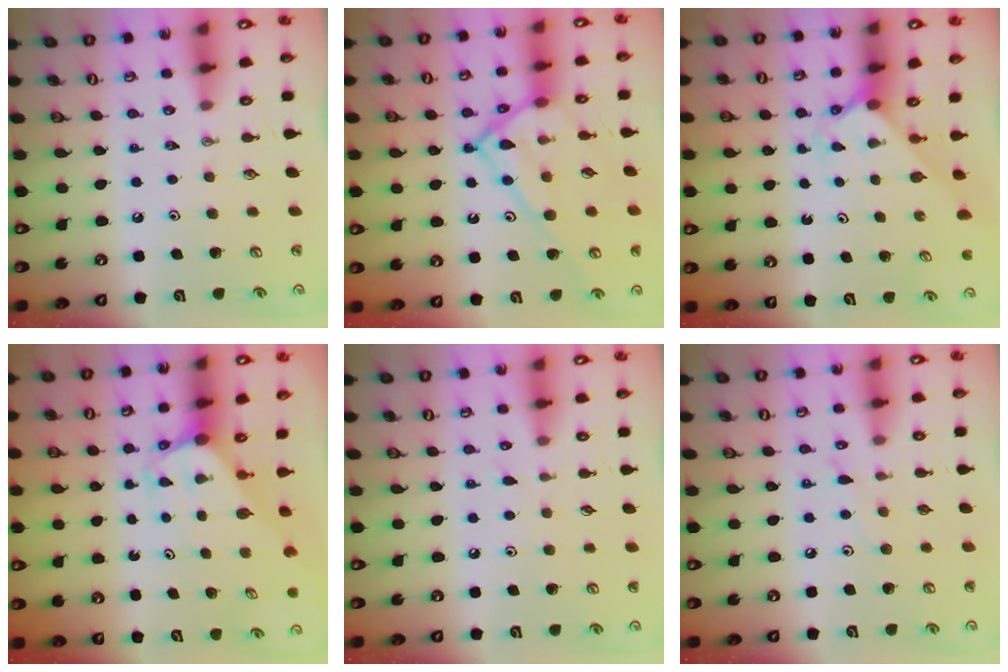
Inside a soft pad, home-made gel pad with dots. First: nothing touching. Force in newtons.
{"total": 17.1, "press": 17.0, "slide": 1.4}
{"total": 1.9, "press": 1.9, "slide": 0.2}
{"total": 2.9, "press": 2.9, "slide": 0.0}
{"total": 4.3, "press": 4.2, "slide": 0.5}
{"total": 5.8, "press": 5.8, "slide": 0.2}